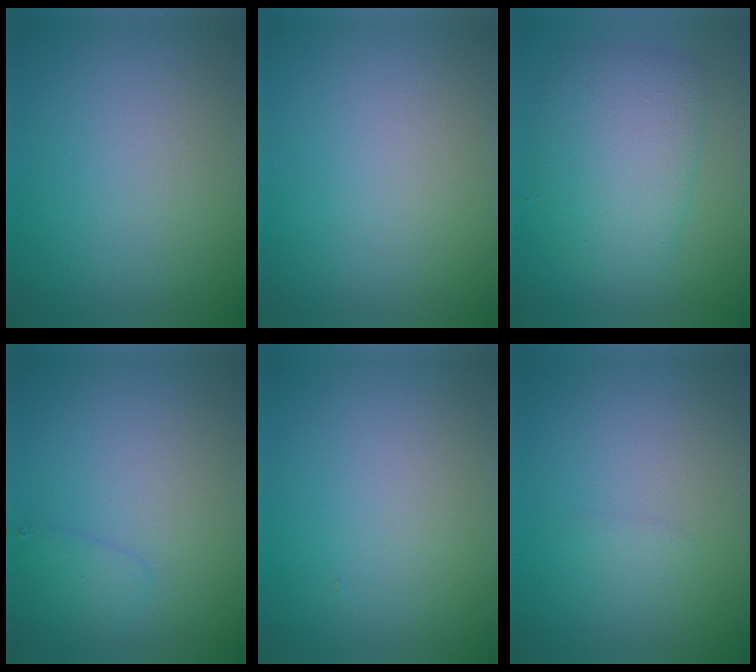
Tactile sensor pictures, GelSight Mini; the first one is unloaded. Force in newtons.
{"total": 0.0}
{"total": 5.5, "press": 5.5, "slide": 0.1}
{"total": 1.4, "press": 1.4, "slide": 0.1}
{"total": 0.0}
{"total": 0.5, "press": 0.5, "slide": 0.0}